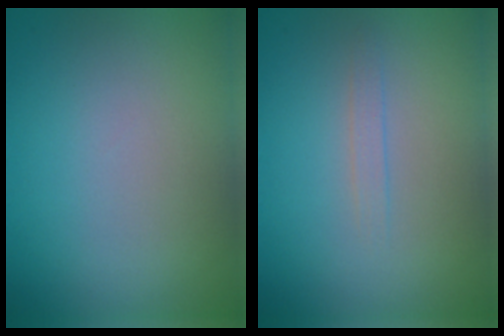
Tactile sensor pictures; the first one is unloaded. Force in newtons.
{"total": 0.9, "press": 0.8, "slide": 0.1}